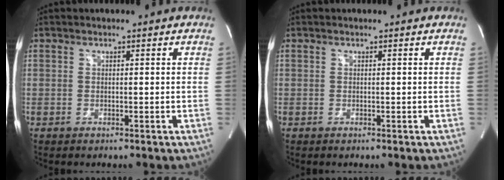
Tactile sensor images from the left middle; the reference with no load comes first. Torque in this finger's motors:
{"motor_torque": [0.00, 0.00, -0.01, 0.00]}